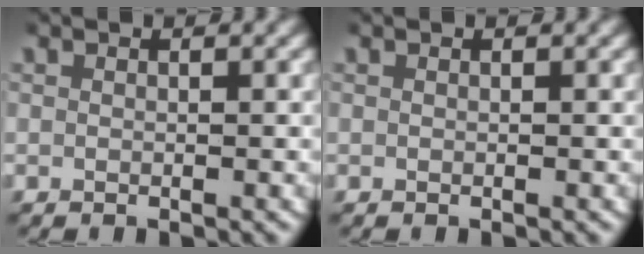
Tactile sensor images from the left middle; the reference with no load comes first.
{"total": 0.0}